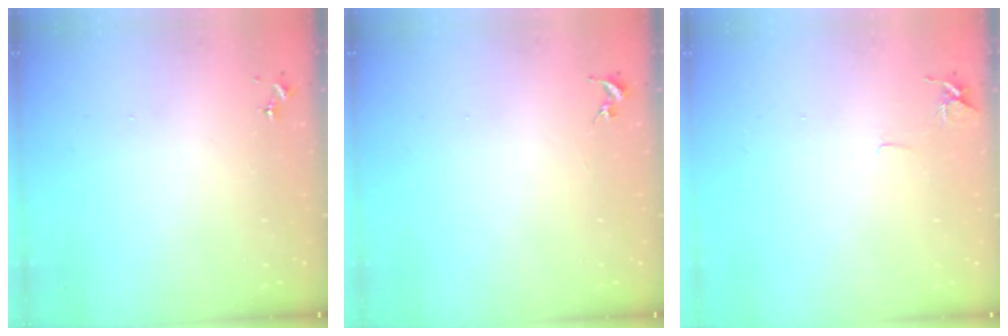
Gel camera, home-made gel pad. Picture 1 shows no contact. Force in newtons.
{"total": 0.0}
{"total": 6.5, "press": 6.4, "slide": 0.7}